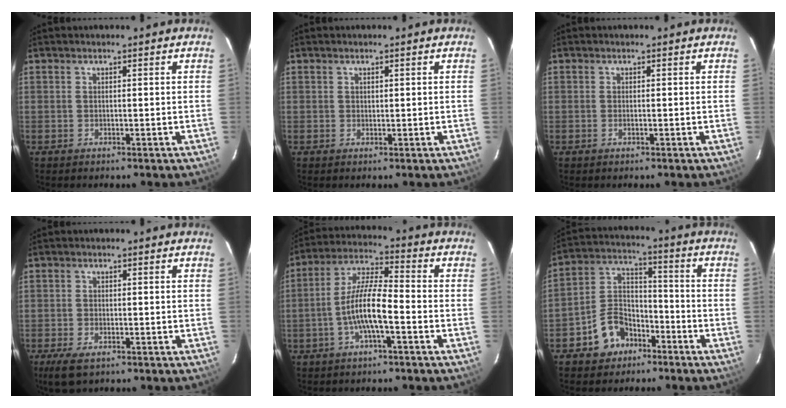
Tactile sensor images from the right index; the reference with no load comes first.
{"total": 0.5, "force": [0.3, 0.4, 0.2], "torque": [-0.003, 0.003, 0.005]}
{"total": 0.8, "force": [-0.3, 0.0, 0.7], "torque": [-0.015, 0.001, -0.006]}
{"total": 5.0, "force": [-3.1, 2.2, 3.2], "torque": [-0.076, -0.015, -0.057]}
{"total": 9.8, "force": [-3.4, 1.8, 9.0], "torque": [-0.187, 0.008, -0.067]}
{"total": 10.0, "force": [-6.0, 7.0, 3.9], "torque": [-0.086, 0.041, -0.094]}